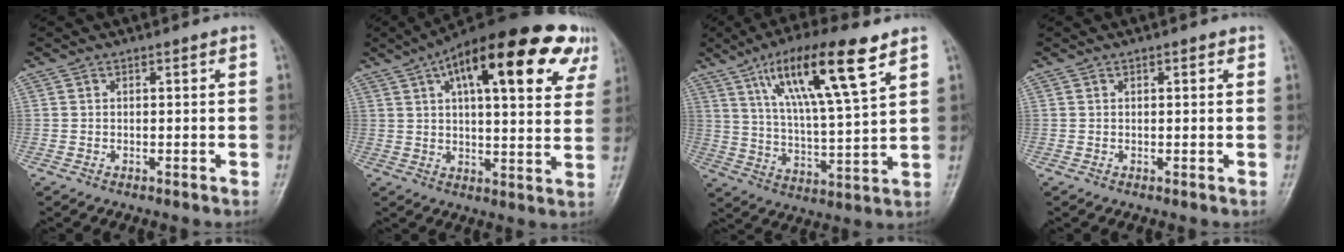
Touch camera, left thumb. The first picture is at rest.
{"total": 25.6, "force": [12.2, 9.4, 20.5], "torque": [-0.273, 0.009, 0.169]}
{"total": 17.5, "force": [9.3, 3.3, 14.5], "torque": [-0.247, -0.031, 0.169]}
{"total": 1.0, "force": [0.5, 0.5, 0.7], "torque": [-0.007, 0.000, 0.004]}